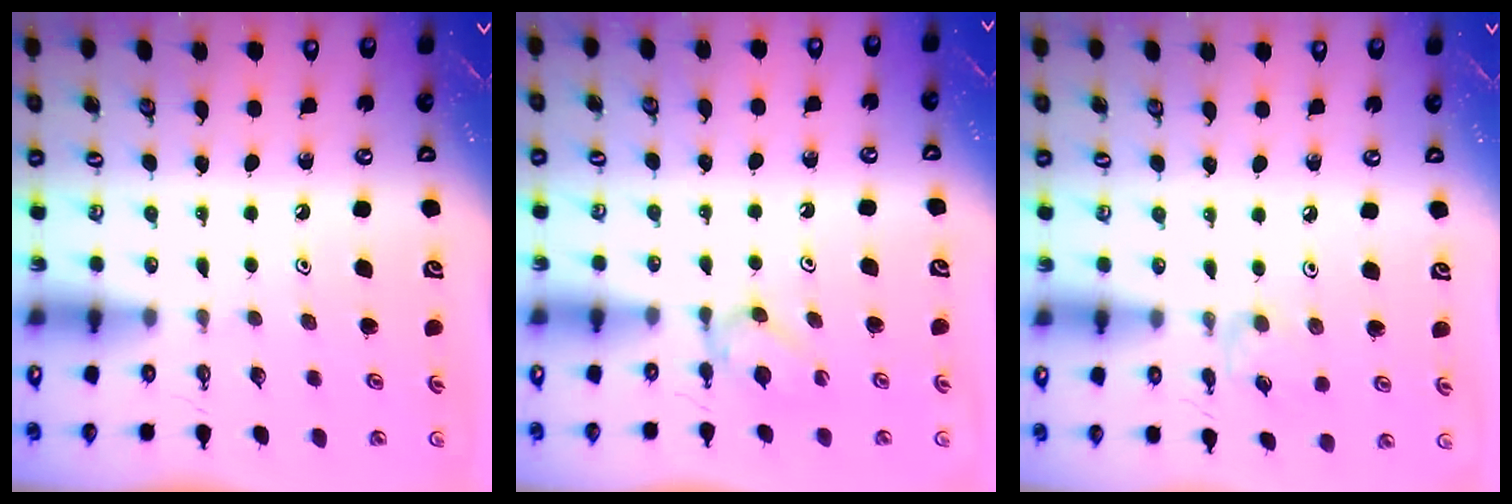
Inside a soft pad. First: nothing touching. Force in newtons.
{"total": 3.0, "press": 2.9, "slide": 0.5}
{"total": 1.5, "press": 1.5, "slide": 0.4}